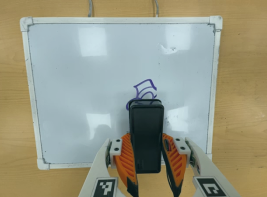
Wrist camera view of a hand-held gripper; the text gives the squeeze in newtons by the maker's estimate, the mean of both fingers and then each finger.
{"total": 8.5, "left": 7.1, "right": 9.9}